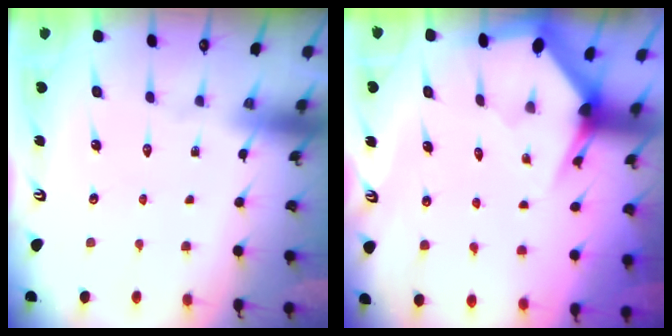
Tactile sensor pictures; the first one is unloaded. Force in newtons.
{"total": 3.4, "press": 3.4, "slide": 0.2}